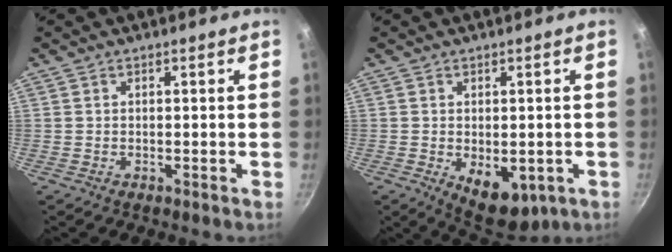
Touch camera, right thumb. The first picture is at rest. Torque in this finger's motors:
{"motor_torque": [-0.42, 0.75, -0.12, 0.17, 0.17]}